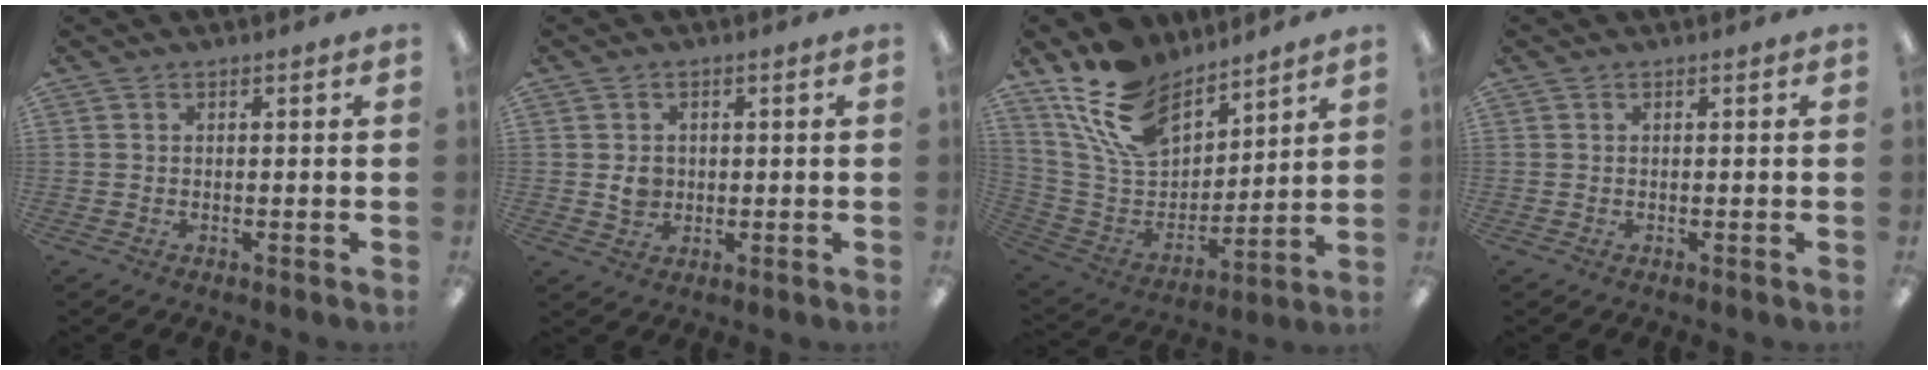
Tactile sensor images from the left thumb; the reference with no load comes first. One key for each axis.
{"total": 3.5, "fx": 0.5, "fy": 3.0, "fz": 1.7, "tx": -0.018, "ty": 0.000, "tz": 0.006}
{"total": 18.3, "fx": 12.5, "fy": 10.2, "fz": 8.6, "tx": -0.188, "ty": -0.055, "tz": 0.239}
{"total": 0.0}